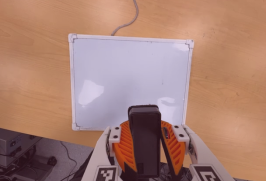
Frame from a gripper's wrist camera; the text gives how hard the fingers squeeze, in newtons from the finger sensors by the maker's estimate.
{"total": 12.4, "left": 11.4, "right": 13.3}